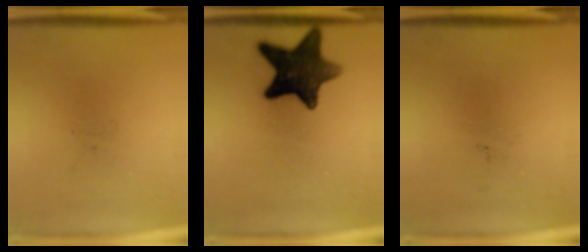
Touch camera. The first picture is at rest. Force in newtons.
{"total": 13.3}
{"total": 0.0}